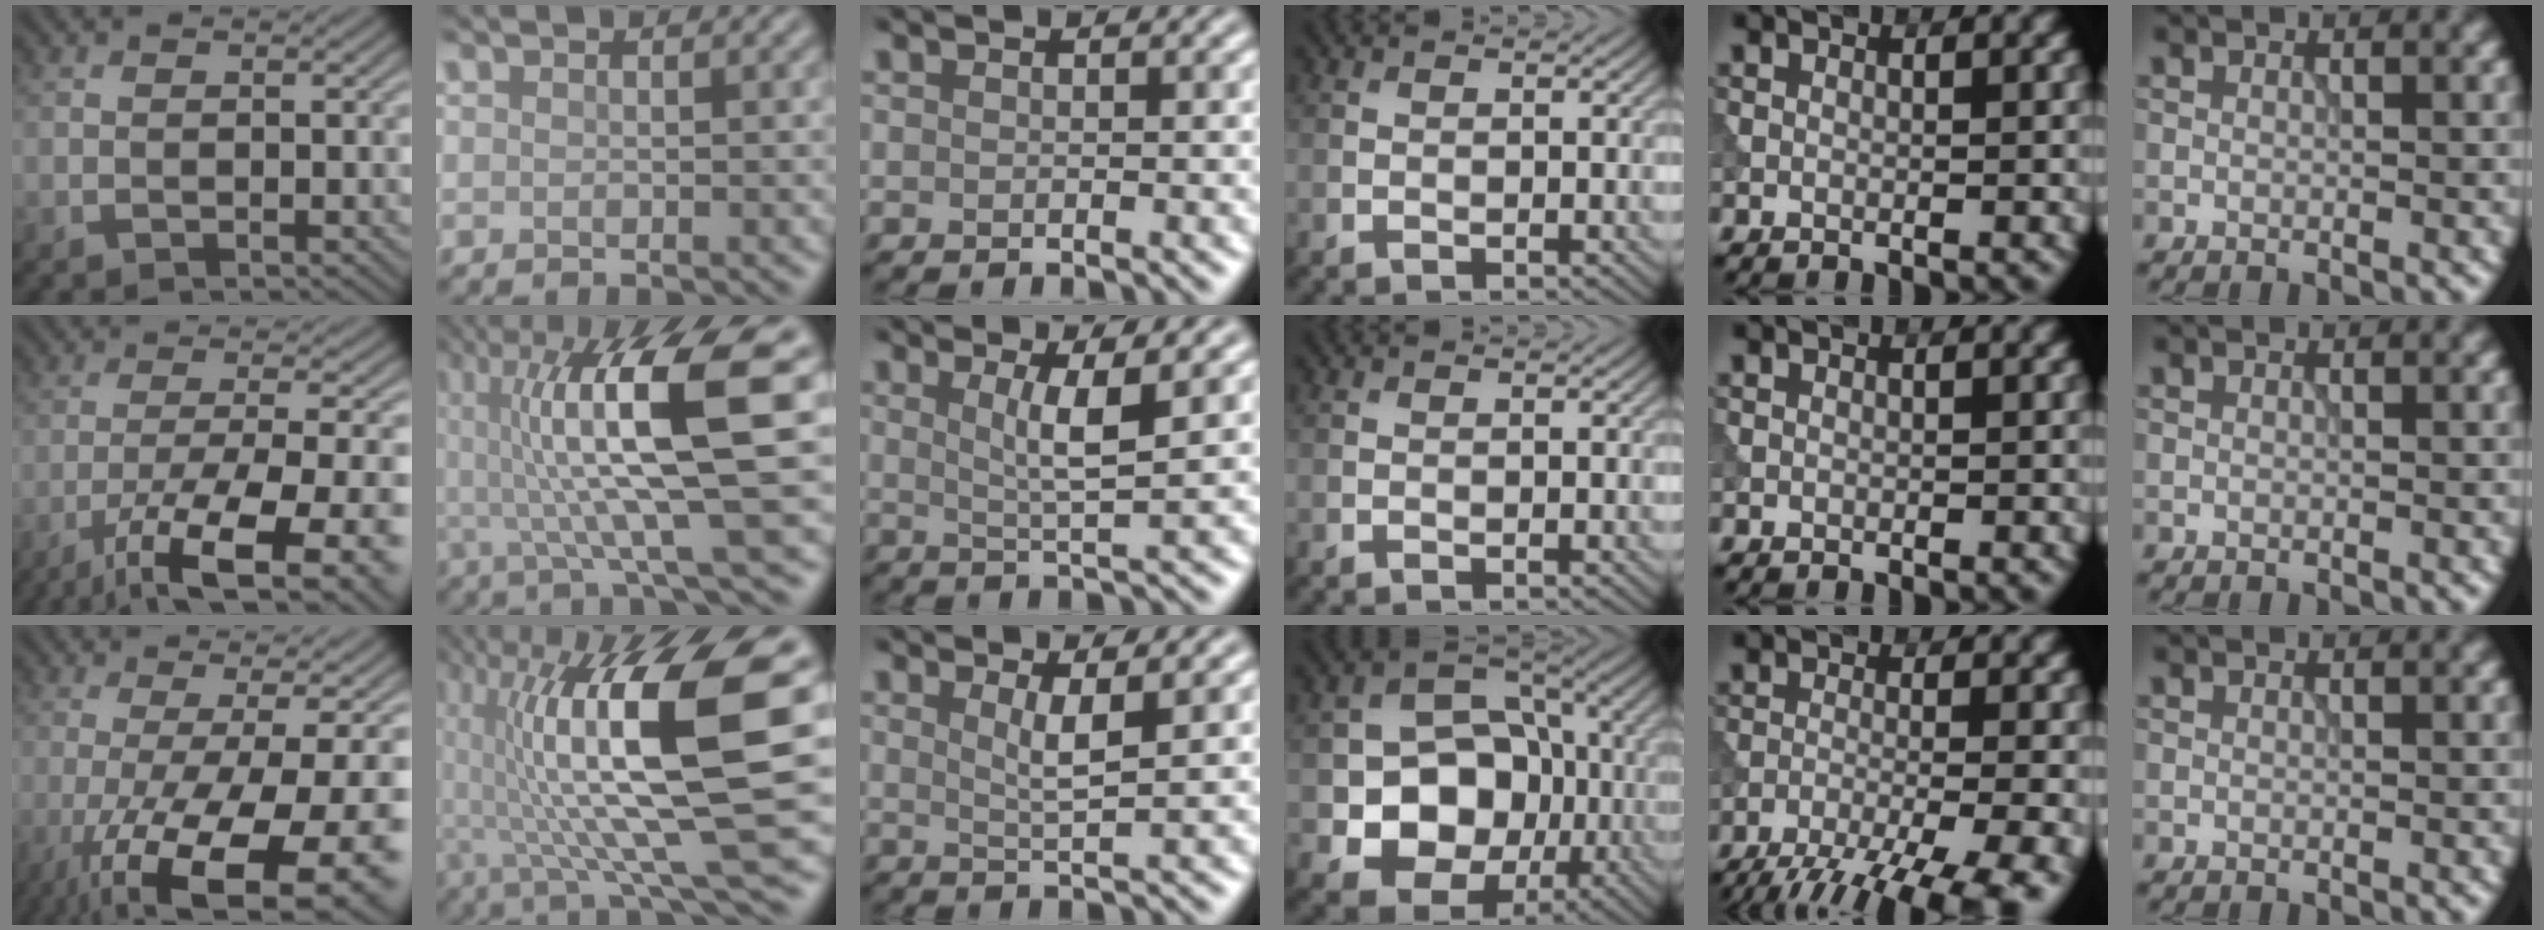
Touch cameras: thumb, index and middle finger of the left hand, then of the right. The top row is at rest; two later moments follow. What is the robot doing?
{"motion": "extract", "object": "tissue"}